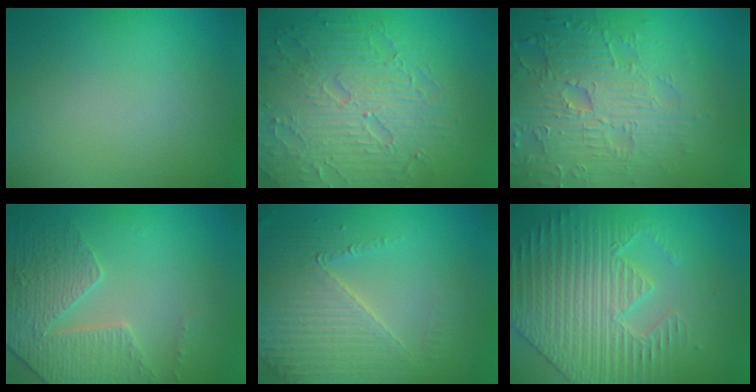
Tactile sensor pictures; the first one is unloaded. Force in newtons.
{"total": 8.8, "press": 6.3, "slide": 6.1}
{"total": 8.2, "press": 6.2, "slide": 5.4}
{"total": 3.9, "press": 3.8, "slide": 1.1}
{"total": 4.6, "press": 4.1, "slide": 2.0}
{"total": 5.0, "press": 4.9, "slide": 1.3}